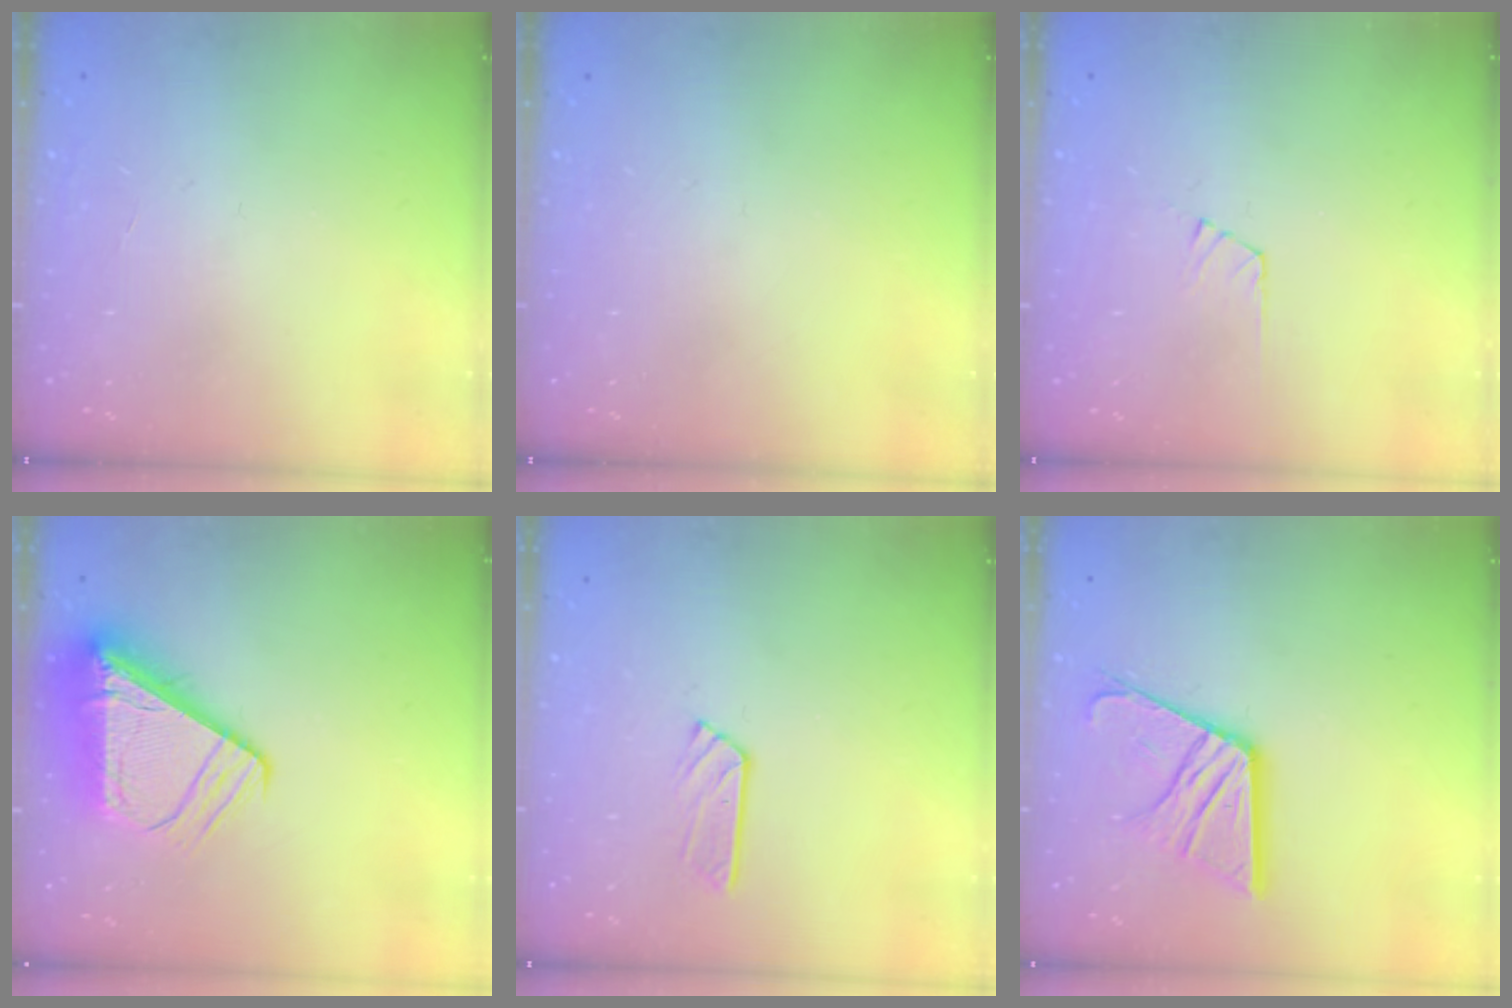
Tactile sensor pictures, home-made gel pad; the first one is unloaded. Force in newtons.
{"total": 0.0}
{"total": 3.7, "press": 3.6, "slide": 0.3}
{"total": 11.3, "press": 11.2, "slide": 1.1}
{"total": 4.0, "press": 3.9, "slide": 0.3}
{"total": 15.3, "press": 15.2, "slide": 1.5}